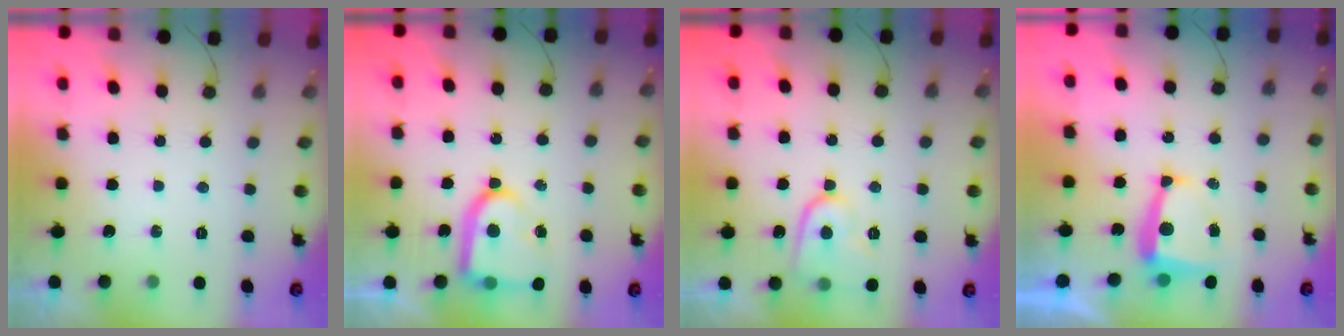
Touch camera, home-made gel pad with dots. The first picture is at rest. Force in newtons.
{"total": 15.1, "press": 15.0, "slide": 1.5}
{"total": 10.3, "press": 10.3, "slide": 0.8}
{"total": 6.5, "press": 6.4, "slide": 0.5}